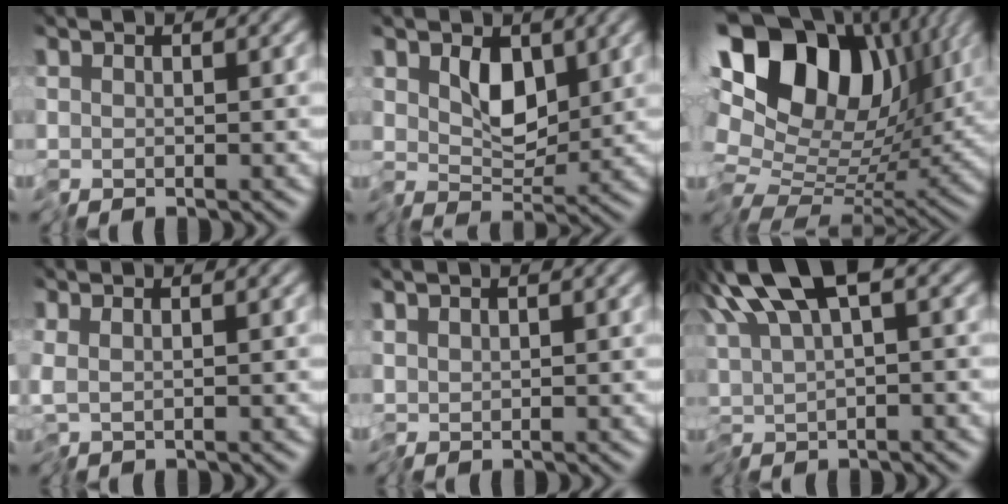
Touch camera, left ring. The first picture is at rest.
{"total": 3.1, "force": [0.5, 2.0, 2.3], "torque": [-0.042, -0.012, 0.008]}
{"total": 16.7, "force": [4.2, 11.4, 11.4], "torque": [-0.203, 0.023, 0.073]}
{"total": 1.2, "force": [-0.2, 0.1, 1.2], "torque": [-0.029, 0.000, -0.003]}
{"total": 0.9, "force": [0.4, 0.4, 0.8], "torque": [-0.021, 0.000, 0.008]}
{"total": 9.9, "force": [3.4, 3.7, 8.6], "torque": [-0.177, 0.011, 0.056]}